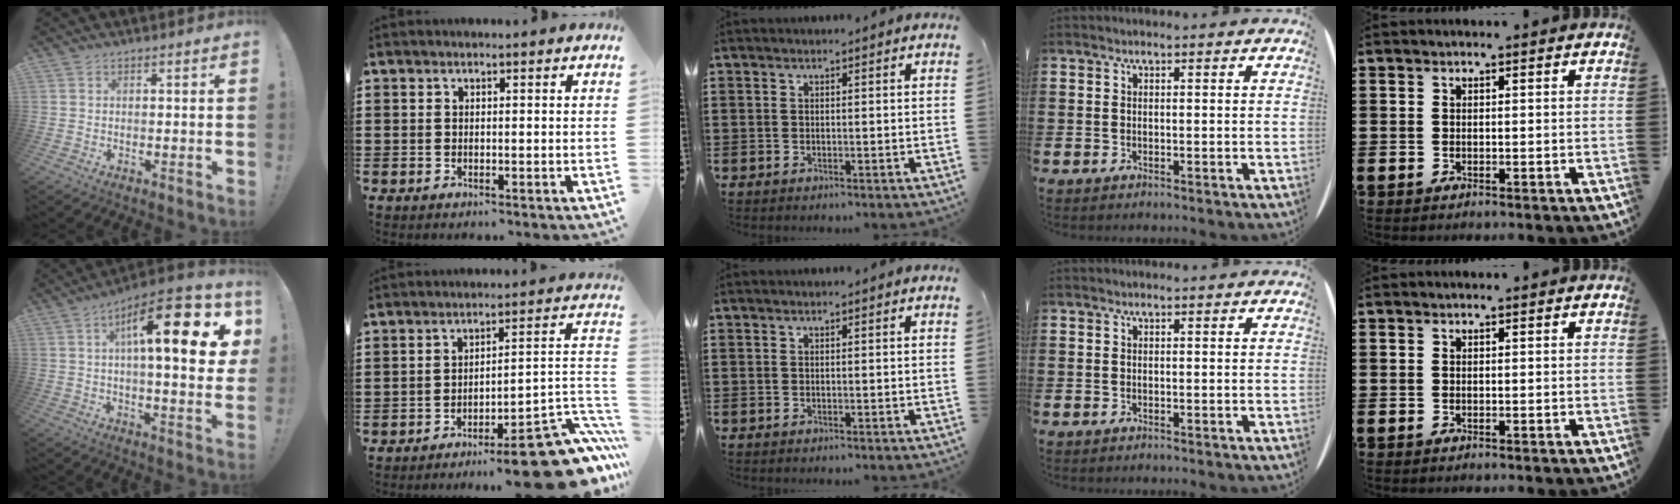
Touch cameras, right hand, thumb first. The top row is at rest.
{"thumb": {"total": 20.0, "force": [5.9, 5.3, 18.4], "torque": [-0.270, -0.028, 0.077]}, "index": {"total": 14.0, "force": [-9.7, 3.2, 9.5], "torque": [-0.101, 0.035, -0.162]}}